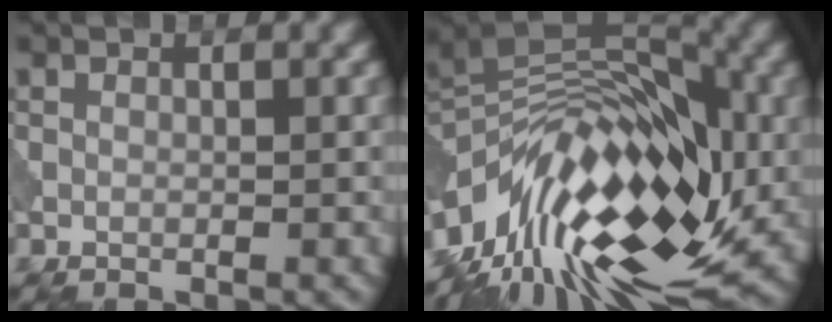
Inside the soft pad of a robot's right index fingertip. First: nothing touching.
{"total": 15.4, "force": [-4.8, 7.6, 12.5], "torque": [-0.206, 0.028, -0.107]}